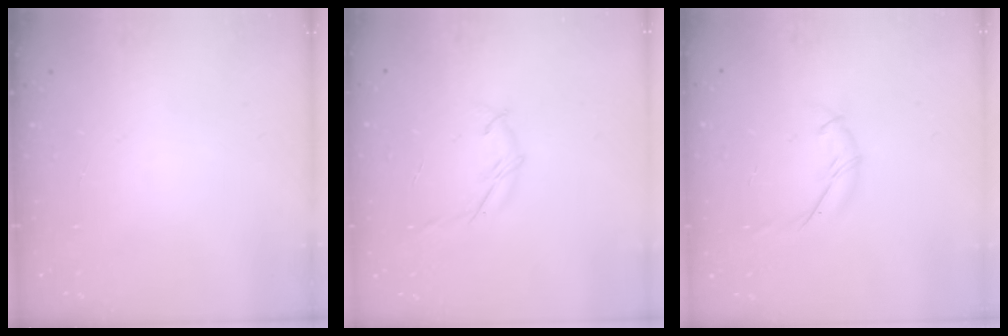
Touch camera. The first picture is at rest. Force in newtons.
{"total": 4.7, "press": 4.5, "slide": 1.1}
{"total": 7.7, "press": 7.6, "slide": 0.8}